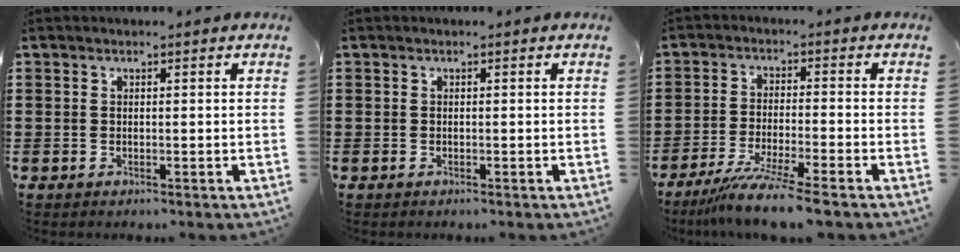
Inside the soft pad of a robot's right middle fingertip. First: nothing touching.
{"total": 0.0}
{"total": 7.1, "force": [-5.8, -0.5, 4.1], "torque": [-0.082, -0.024, -0.108]}